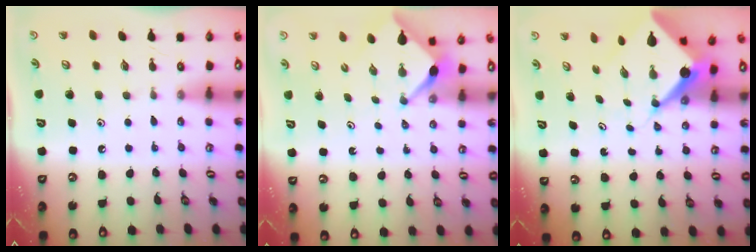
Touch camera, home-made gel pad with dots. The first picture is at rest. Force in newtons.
{"total": 2.4, "press": 2.4, "slide": 0.1}
{"total": 7.4, "press": 7.3, "slide": 0.4}